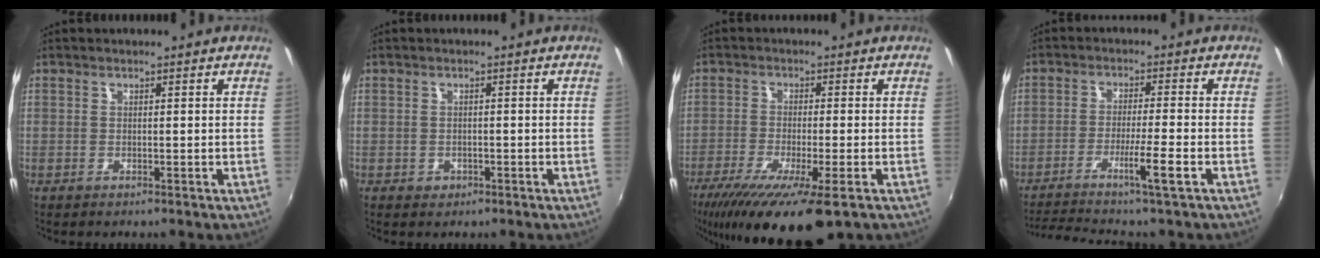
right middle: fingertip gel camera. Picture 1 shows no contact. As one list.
[{"total": 1.6, "force": [-0.6, 1.4, 0.6], "torque": [-0.011, -0.001, -0.006]}, {"total": 14.4, "force": [-9.1, 2.1, 10.9], "torque": [-0.211, -0.054, -0.151]}, {"total": 8.0, "force": [-5.7, -1.2, 5.5], "torque": [-0.113, -0.009, -0.099]}]